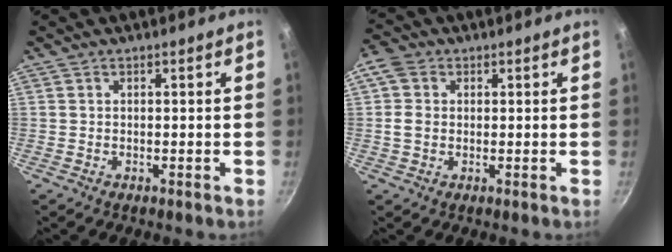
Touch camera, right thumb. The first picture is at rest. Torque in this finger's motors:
{"motor_torque": [-0.73, 2.28, 0.52, -0.37, 0.26]}